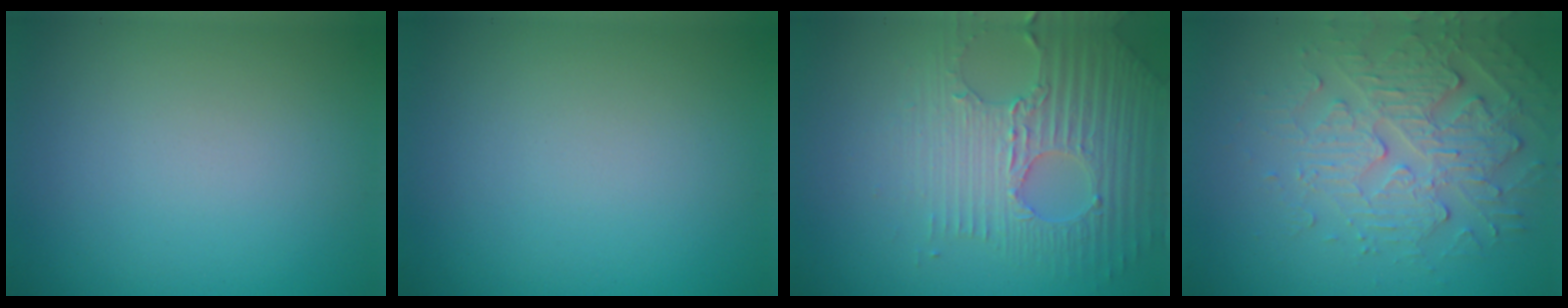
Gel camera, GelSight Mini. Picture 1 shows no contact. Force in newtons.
{"total": 0.0}
{"total": 4.8, "press": 4.4, "slide": 2.0}
{"total": 4.3, "press": 3.8, "slide": 2.0}